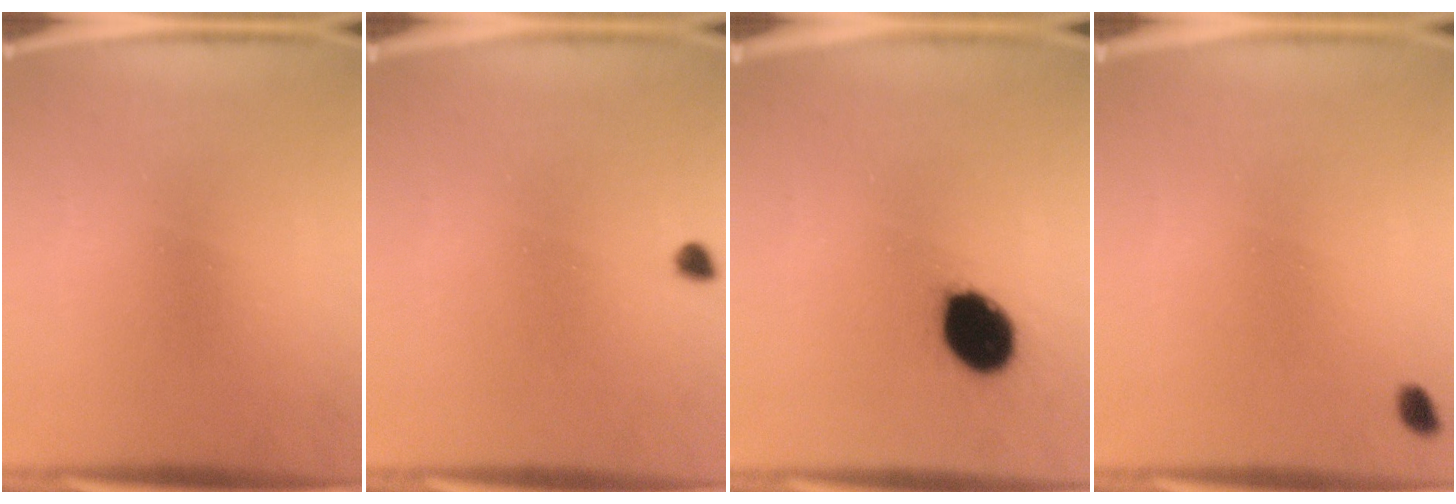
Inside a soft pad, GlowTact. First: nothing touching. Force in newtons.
{"total": 1.2}
{"total": 12.3}
{"total": 1.2}